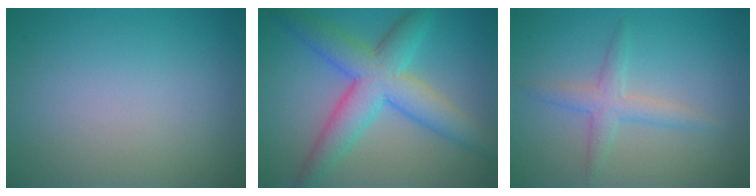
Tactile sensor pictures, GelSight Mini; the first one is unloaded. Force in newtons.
{"total": 7.2, "press": 7.2, "slide": 0.2}
{"total": 2.5, "press": 2.5, "slide": 0.1}